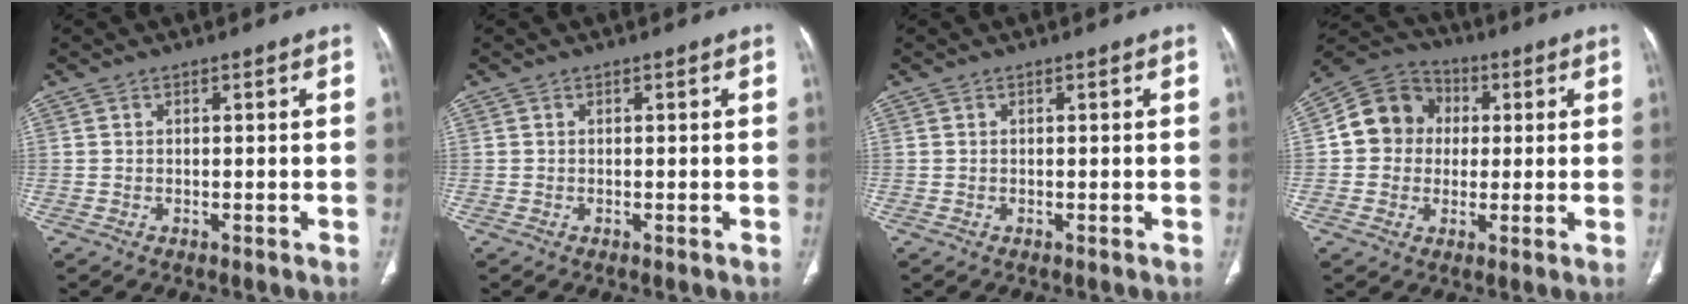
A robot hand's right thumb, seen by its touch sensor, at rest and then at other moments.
{"total": 0.0}
{"total": 0.0}
{"total": 11.0, "force": [1.1, 10.0, 4.4], "torque": [-0.051, 0.020, 0.007]}